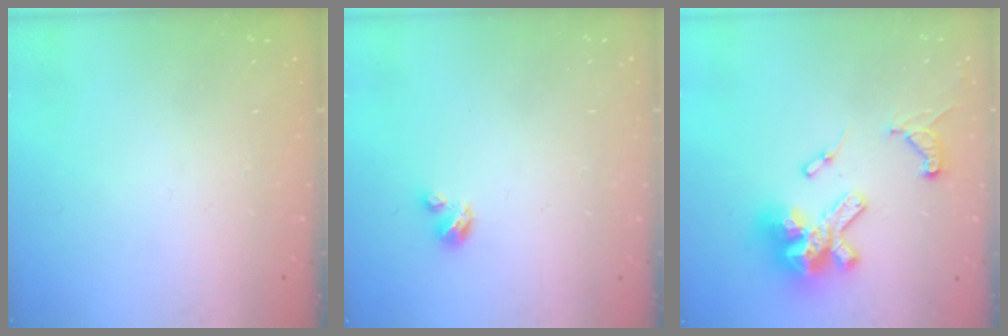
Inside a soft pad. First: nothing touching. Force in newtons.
{"total": 2.9, "press": 2.9, "slide": 0.3}
{"total": 18.3, "press": 18.2, "slide": 1.6}